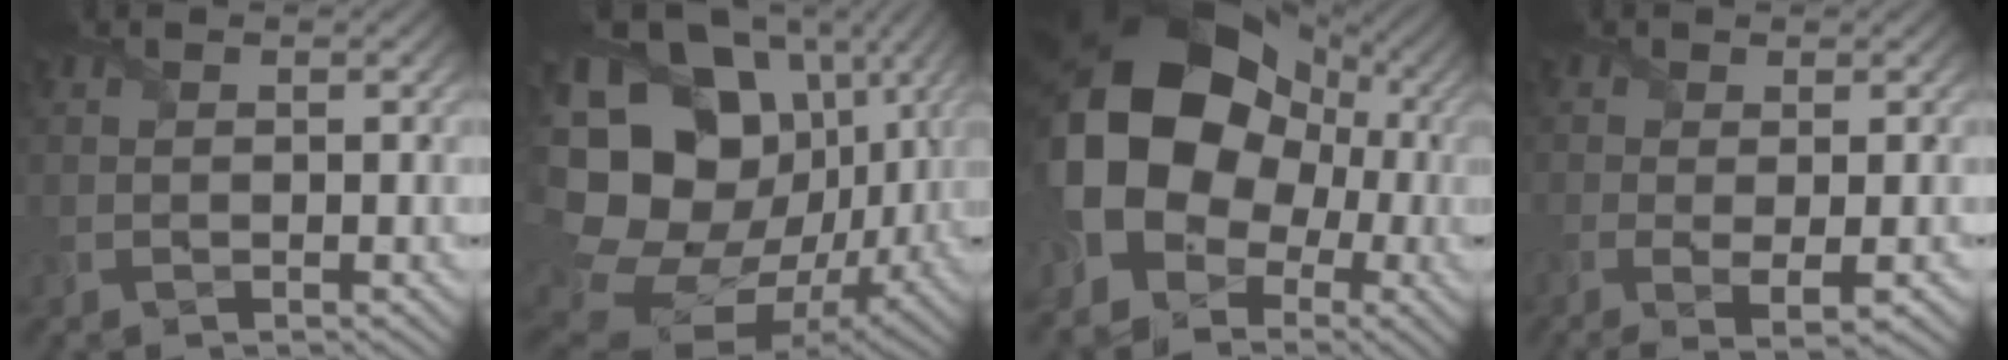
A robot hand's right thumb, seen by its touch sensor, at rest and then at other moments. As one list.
[{"total": 20.7, "force": [2.5, 16.2, 12.6], "torque": [-0.306, -0.027, 0.091]}, {"total": 19.8, "force": [2.1, 16.7, 10.5], "torque": [-0.223, -0.013, 0.024]}, {"total": 3.1, "force": [-0.9, 0.8, 2.9], "torque": [-0.070, -0.010, -0.016]}]